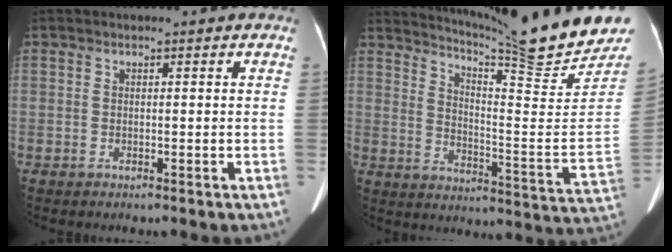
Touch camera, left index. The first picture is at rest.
{"total": 19.8, "force": [18.2, -0.6, 7.6], "torque": [-0.121, -0.098, 0.243]}